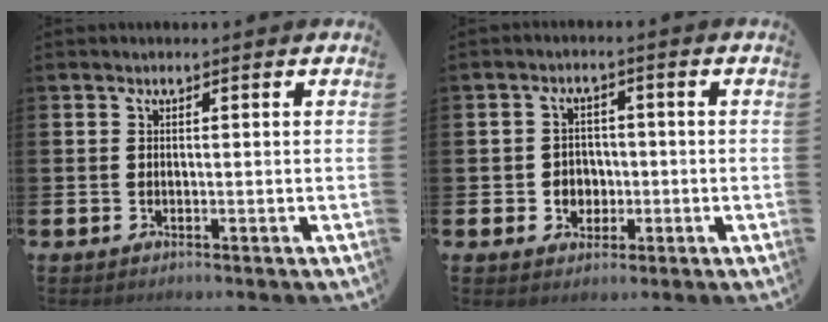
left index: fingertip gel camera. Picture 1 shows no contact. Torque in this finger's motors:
{"motor_torque": [0.41, -0.08, 0.03, 0.04]}